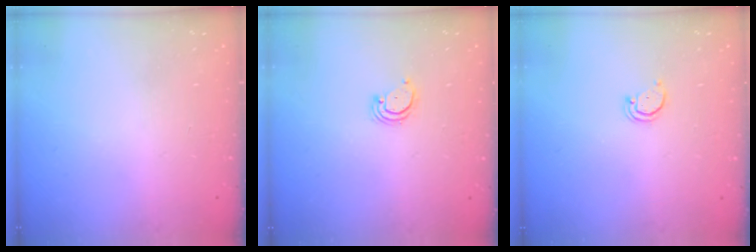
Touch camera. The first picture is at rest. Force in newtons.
{"total": 2.3, "press": 2.3, "slide": 0.2}
{"total": 2.0, "press": 2.0, "slide": 0.2}